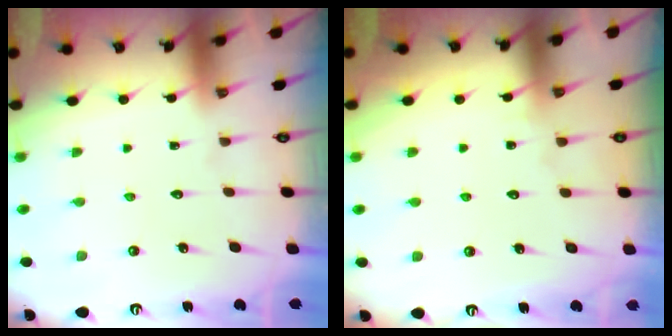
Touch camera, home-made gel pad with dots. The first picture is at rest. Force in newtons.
{"total": 3.4, "press": 3.4, "slide": 0.4}